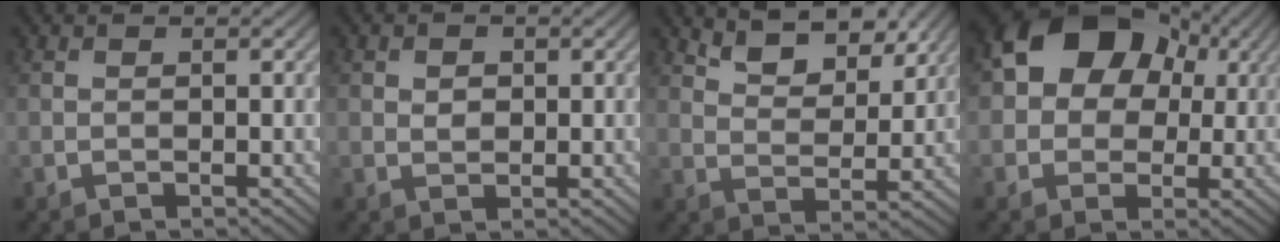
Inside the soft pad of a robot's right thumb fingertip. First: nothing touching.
{"total": 1.5, "force": [0.3, 1.2, 0.8], "torque": [-0.017, -0.001, 0.004]}
{"total": 7.3, "force": [5.4, 3.1, 4.0], "torque": [-0.067, -0.017, 0.108]}
{"total": 11.1, "force": [3.0, 8.4, 6.7], "torque": [-0.114, 0.016, 0.028]}